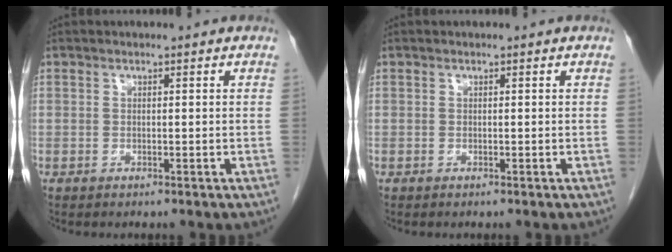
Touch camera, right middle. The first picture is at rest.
{"total": 0.0}